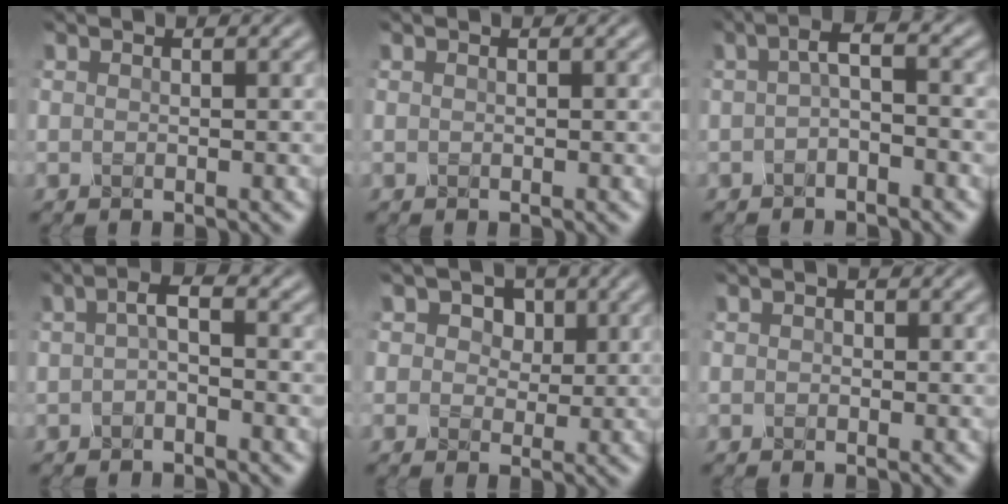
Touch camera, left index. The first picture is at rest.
{"total": 0.0}
{"total": 2.4, "force": [-0.6, 0.8, 2.1], "torque": [-0.042, 0.007, -0.019]}
{"total": 1.9, "force": [-0.5, 0.7, 1.7], "torque": [-0.034, 0.008, -0.016]}
{"total": 4.5, "force": [1.8, 3.5, 2.3], "torque": [-0.050, 0.001, 0.020]}
{"total": 0.5, "force": [-0.3, 0.4, 0.0], "torque": [0.001, 0.000, -0.007]}